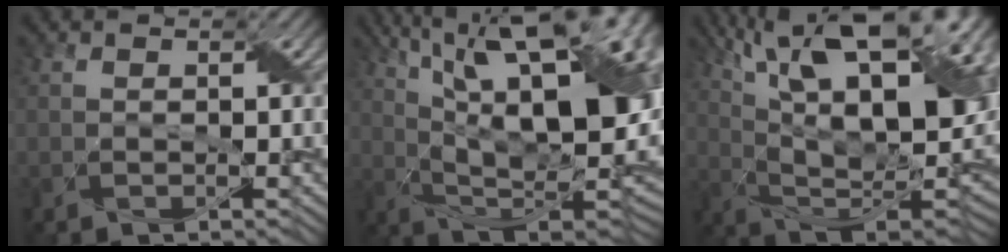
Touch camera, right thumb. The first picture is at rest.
{"total": 21.6, "force": [7.5, 8.9, 18.2], "torque": [-0.269, 0.049, 0.121]}
{"total": 22.1, "force": [9.6, 9.3, 17.5], "torque": [-0.285, 0.064, 0.159]}